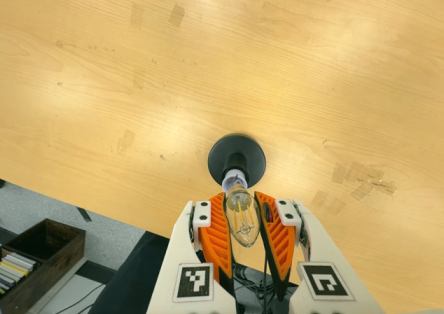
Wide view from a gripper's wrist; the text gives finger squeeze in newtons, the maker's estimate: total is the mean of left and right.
{"total": 21.7, "left": 24.4, "right": 19.0}